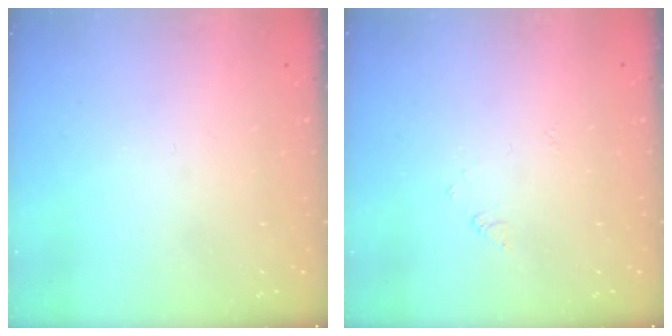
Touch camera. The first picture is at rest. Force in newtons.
{"total": 3.0, "press": 3.0, "slide": 0.4}